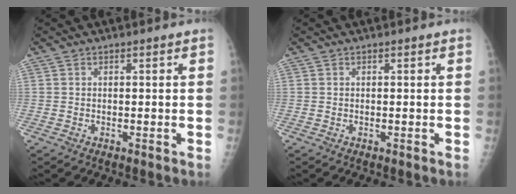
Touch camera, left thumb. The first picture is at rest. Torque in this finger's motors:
{"motor_torque": [0.01, 0.00, 0.01, 0.00, 0.00]}